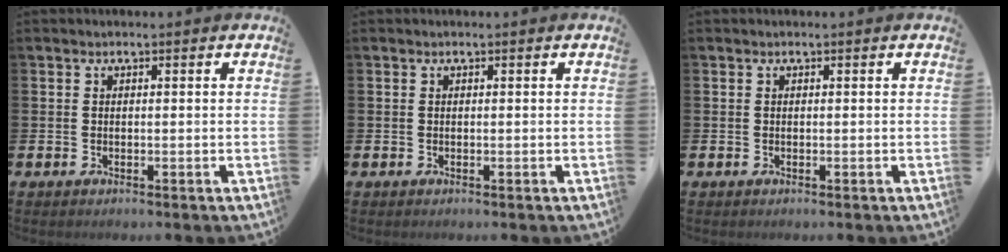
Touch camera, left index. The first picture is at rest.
{"total": 0.0}
{"total": 0.0}